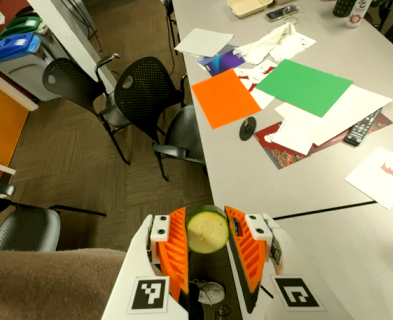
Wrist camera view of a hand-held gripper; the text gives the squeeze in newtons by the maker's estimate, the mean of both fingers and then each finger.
{"total": 10.6, "left": 10.6, "right": 10.6}